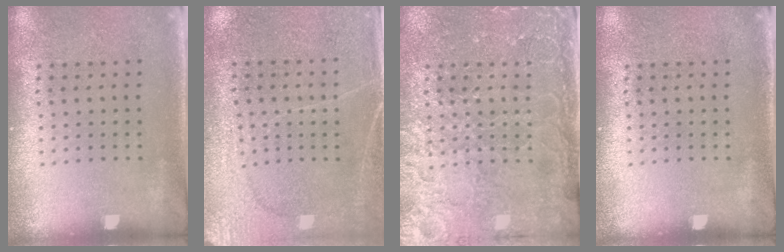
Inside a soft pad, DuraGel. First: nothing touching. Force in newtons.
{"total": 2.8, "press": 2.7, "slide": 0.8}
{"total": 4.1, "press": 3.9, "slide": 1.3}
{"total": 0.0}